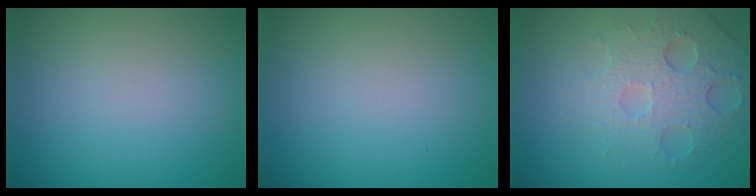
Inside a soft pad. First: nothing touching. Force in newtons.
{"total": 0.0}
{"total": 4.9, "press": 4.1, "slide": 2.6}